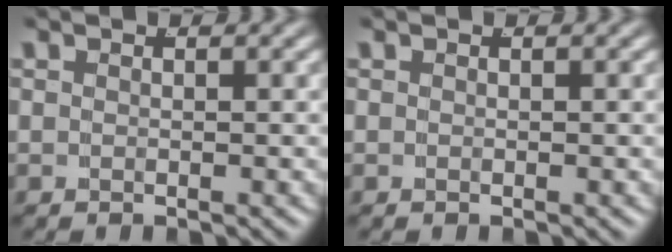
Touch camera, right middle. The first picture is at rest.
{"total": 0.0}